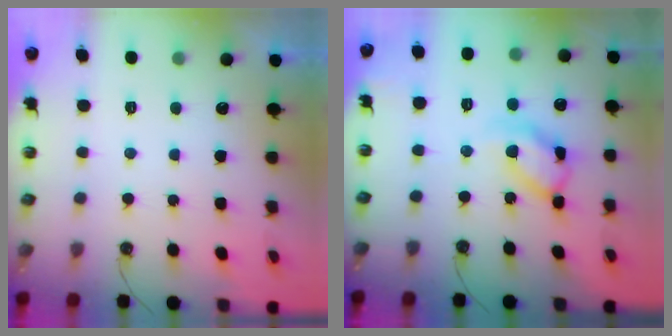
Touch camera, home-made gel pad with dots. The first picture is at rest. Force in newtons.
{"total": 12.2, "press": 12.2, "slide": 0.8}